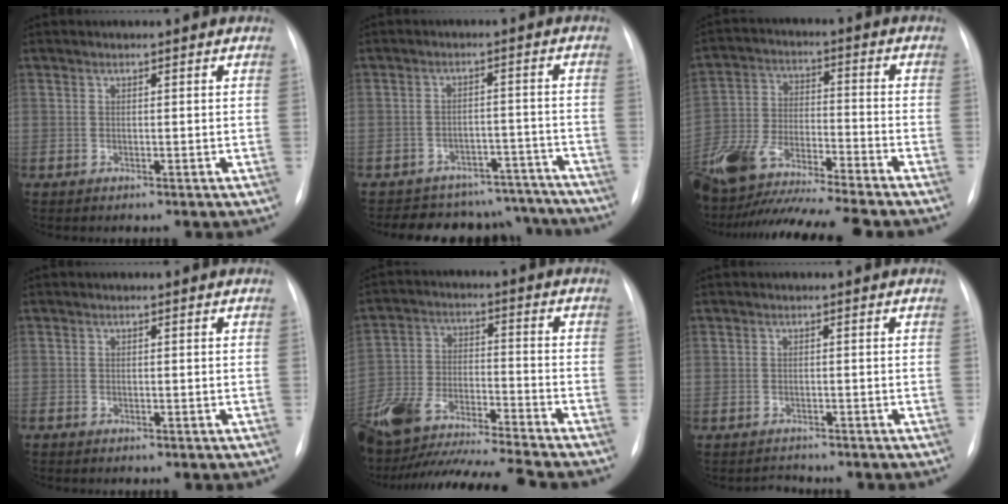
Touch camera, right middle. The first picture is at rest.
{"total": 14.8, "force": [-13.6, 5.5, 1.8], "torque": [-0.012, 0.038, -0.162]}
{"total": 19.3, "force": [-16.9, 1.2, 9.3], "torque": [-0.212, -0.018, -0.300]}
{"total": 1.0, "force": [-0.8, 0.5, 0.5], "torque": [-0.009, -0.001, -0.008]}
{"total": 21.1, "force": [-19.1, 1.1, 8.8], "torque": [-0.203, -0.020, -0.324]}
{"total": 1.5, "force": [-1.3, 0.6, -0.6], "torque": [0.005, -0.004, -0.021]}